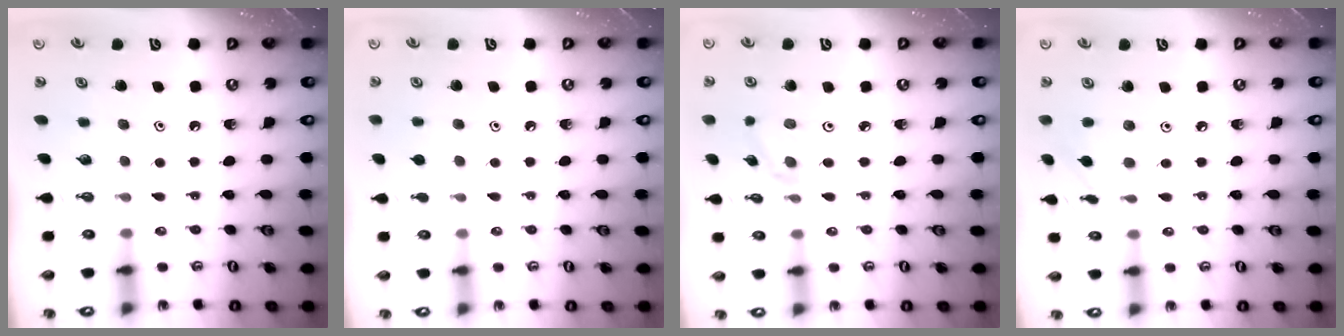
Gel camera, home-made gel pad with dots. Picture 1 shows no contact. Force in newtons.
{"total": 2.5, "press": 2.5, "slide": 0.4}
{"total": 2.0, "press": 1.9, "slide": 0.3}
{"total": 6.2, "press": 6.2, "slide": 0.3}